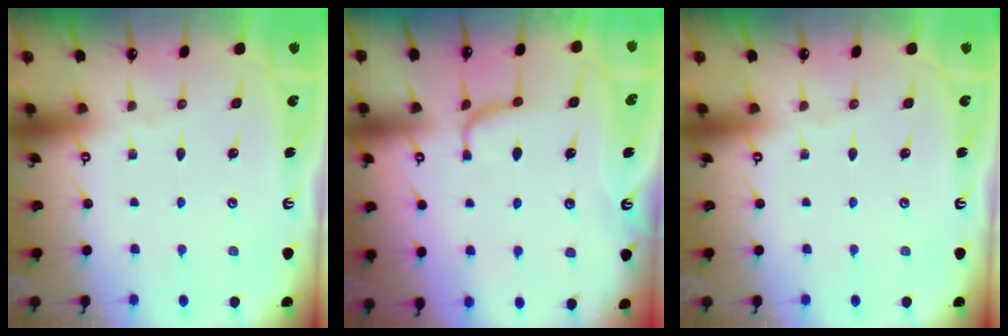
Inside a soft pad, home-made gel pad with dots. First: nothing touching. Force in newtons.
{"total": 0.7, "press": 0.3, "slide": 0.6}
{"total": 0.0}